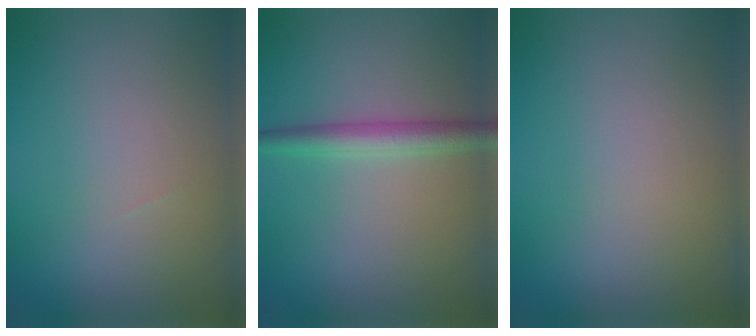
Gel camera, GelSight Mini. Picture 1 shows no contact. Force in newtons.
{"total": 2.7, "press": 2.7, "slide": 0.1}
{"total": 0.0}